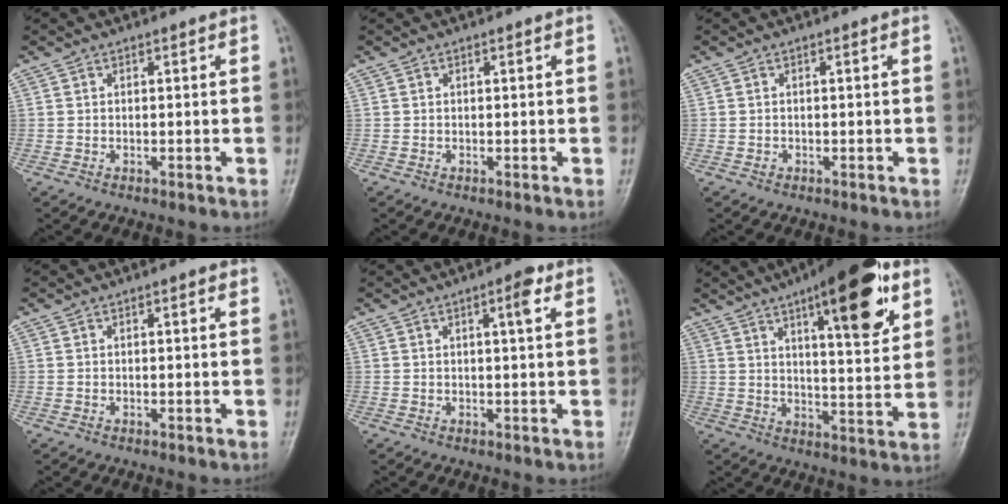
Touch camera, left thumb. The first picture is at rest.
{"total": 0.0}
{"total": 0.6, "force": [-0.2, 0.5, 0.2], "torque": [-0.002, 0.006, -0.004]}
{"total": 0.8, "force": [0.4, 0.2, 0.7], "torque": [-0.013, 0.001, 0.003]}
{"total": 3.3, "force": [1.4, 0.6, 2.9], "torque": [-0.043, -0.002, 0.019]}
{"total": 18.4, "force": [9.5, 5.4, 14.8], "torque": [-0.184, -0.036, 0.138]}